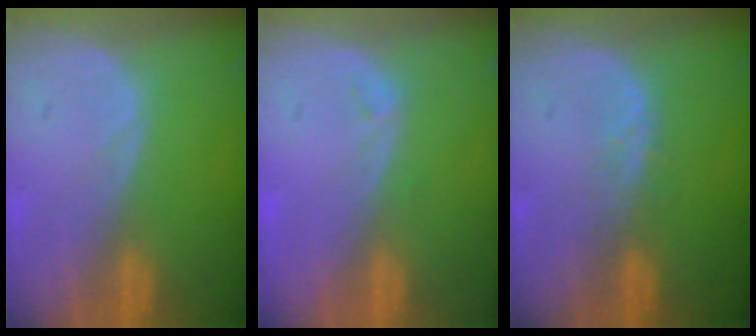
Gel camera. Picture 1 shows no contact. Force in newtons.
{"total": 0.6, "press": 0.6, "slide": 0.2}
{"total": 2.1, "press": 2.1, "slide": 0.2}